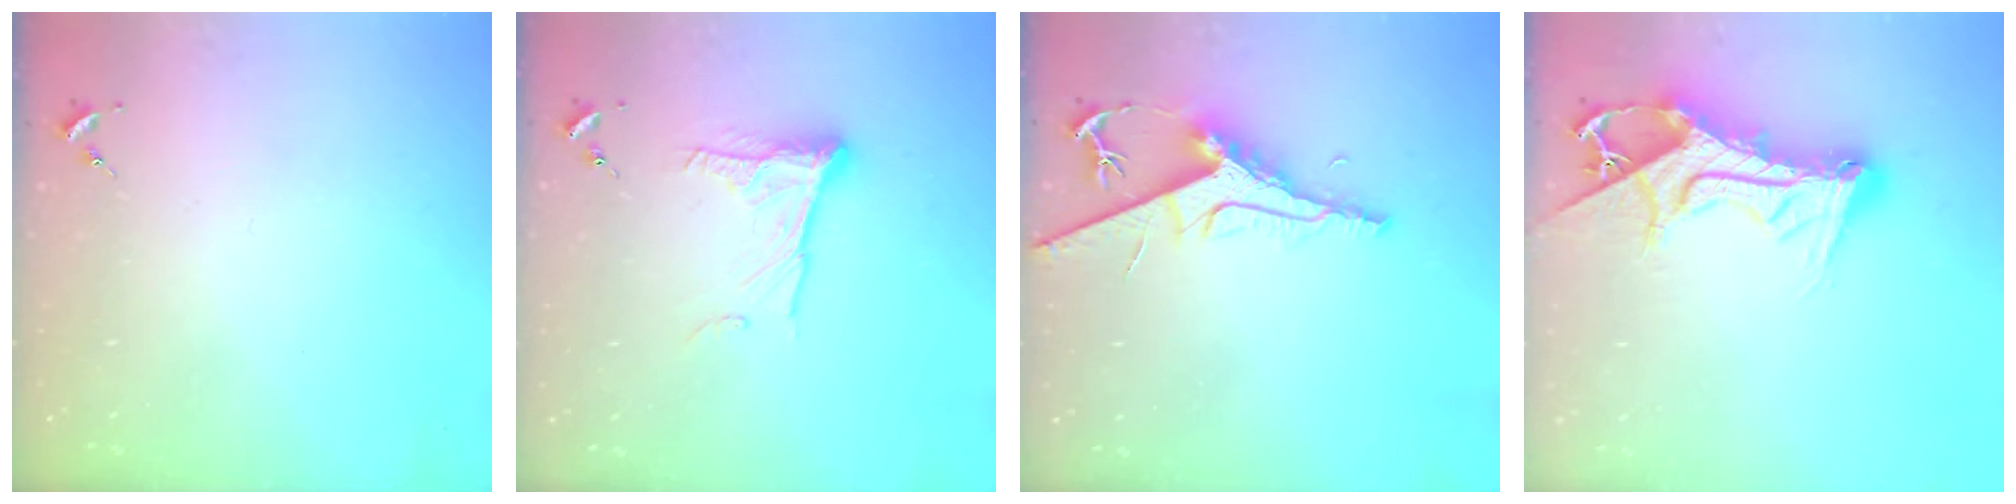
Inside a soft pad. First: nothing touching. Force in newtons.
{"total": 12.6, "press": 12.6, "slide": 0.7}
{"total": 9.3, "press": 9.3, "slide": 1.1}
{"total": 15.9, "press": 15.9, "slide": 1.6}